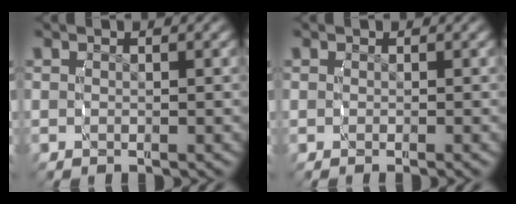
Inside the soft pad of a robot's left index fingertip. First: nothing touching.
{"total": 0.0}